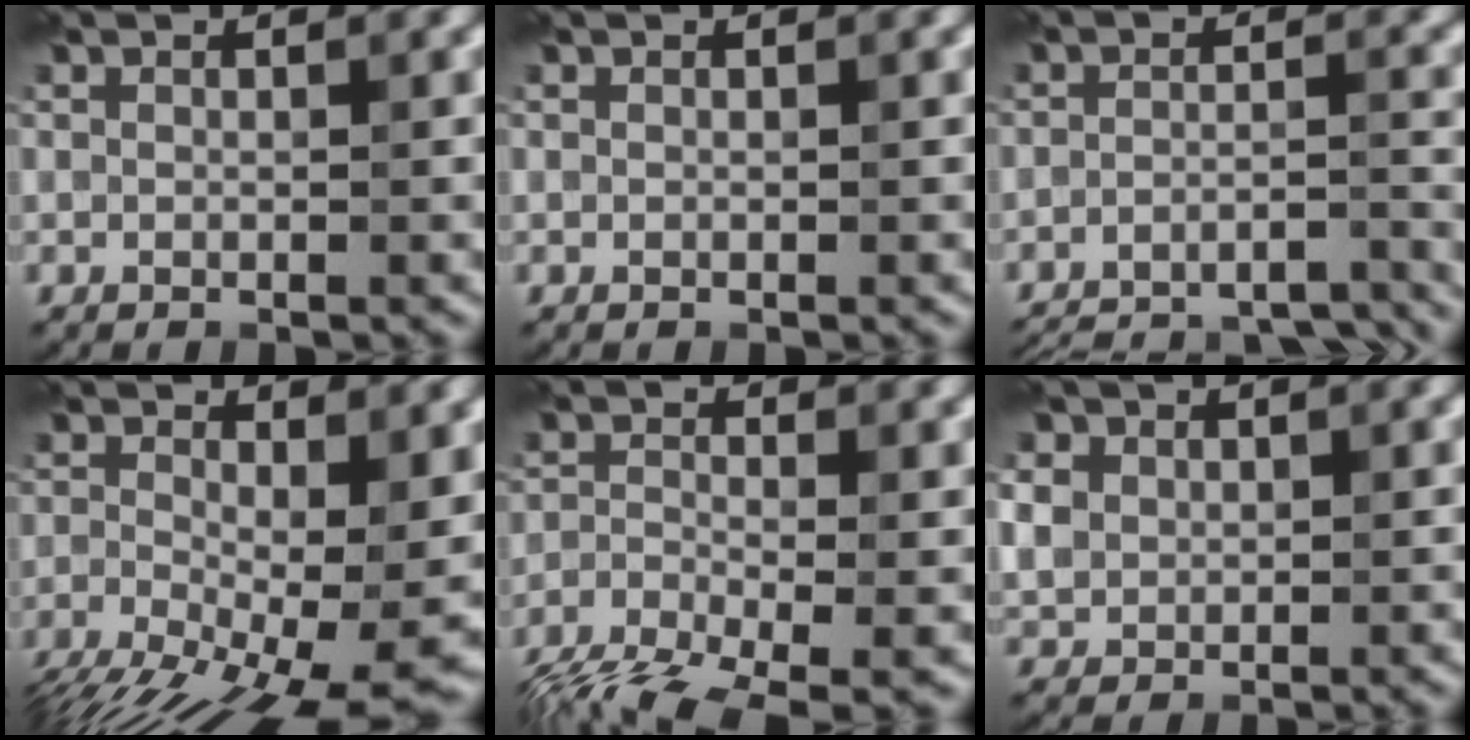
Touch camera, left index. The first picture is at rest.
{"total": 0.0}
{"total": 14.0, "force": [-13.2, 3.3, 3.2], "torque": [-0.027, 0.004, -0.160]}
{"total": 13.9, "force": [-4.4, 5.5, 12.0], "torque": [-0.198, -0.027, -0.065]}
{"total": 7.9, "force": [-5.9, 2.4, 4.6], "torque": [-0.099, -0.035, -0.109]}
{"total": 3.5, "force": [1.2, 3.0, 1.5], "torque": [-0.060, 0.015, 0.026]}